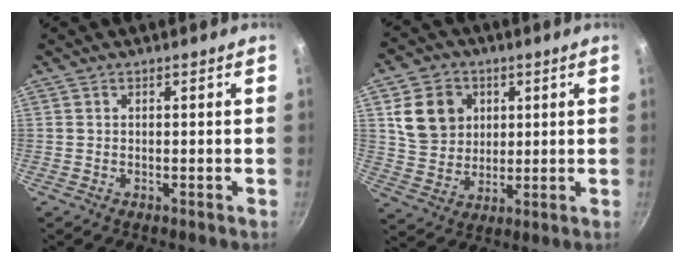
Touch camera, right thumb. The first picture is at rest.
{"total": 11.3, "force": [3.2, 9.8, 4.6], "torque": [-0.055, -0.005, 0.061]}